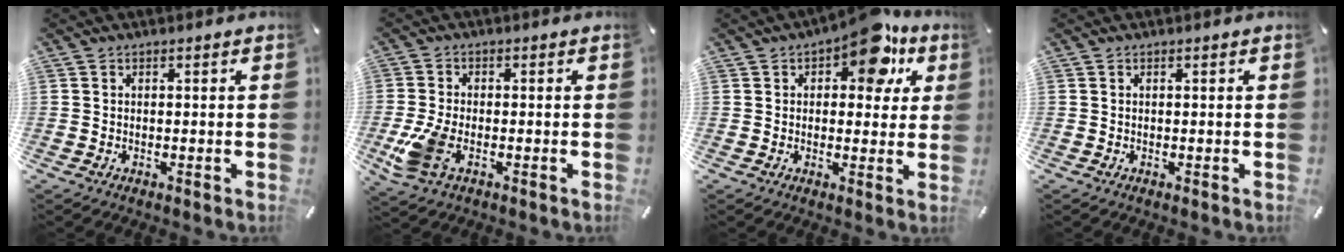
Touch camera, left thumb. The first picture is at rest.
{"total": 8.0, "force": [-2.8, 4.3, 6.1], "torque": [-0.147, -0.009, -0.050]}
{"total": 12.4, "force": [7.0, 6.2, 8.2], "torque": [-0.095, -0.038, 0.115]}
{"total": 0.0}